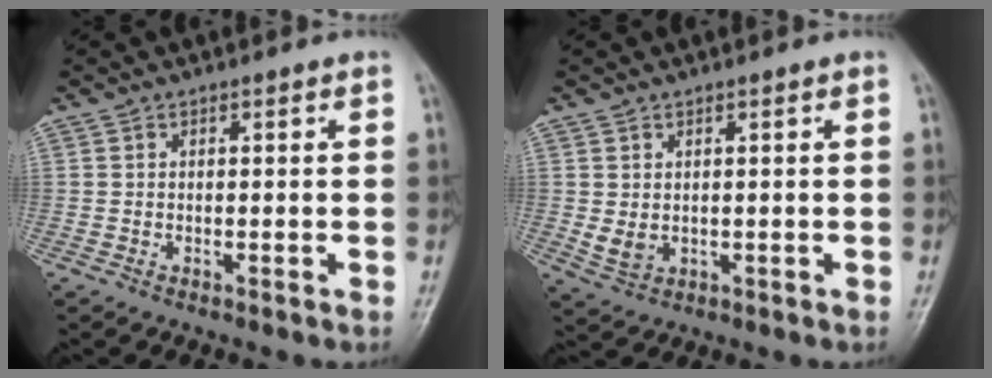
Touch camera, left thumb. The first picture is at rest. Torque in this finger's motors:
{"motor_torque": [0.30, 0.07, 0.29, -0.25, 0.00]}